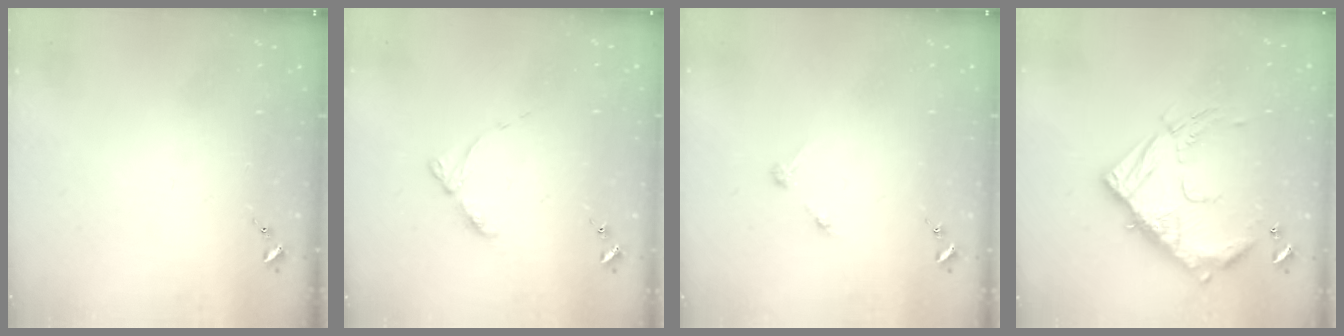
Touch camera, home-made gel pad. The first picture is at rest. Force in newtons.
{"total": 5.2, "press": 5.1, "slide": 0.6}
{"total": 2.8, "press": 2.8, "slide": 0.3}
{"total": 17.8, "press": 17.7, "slide": 1.9}